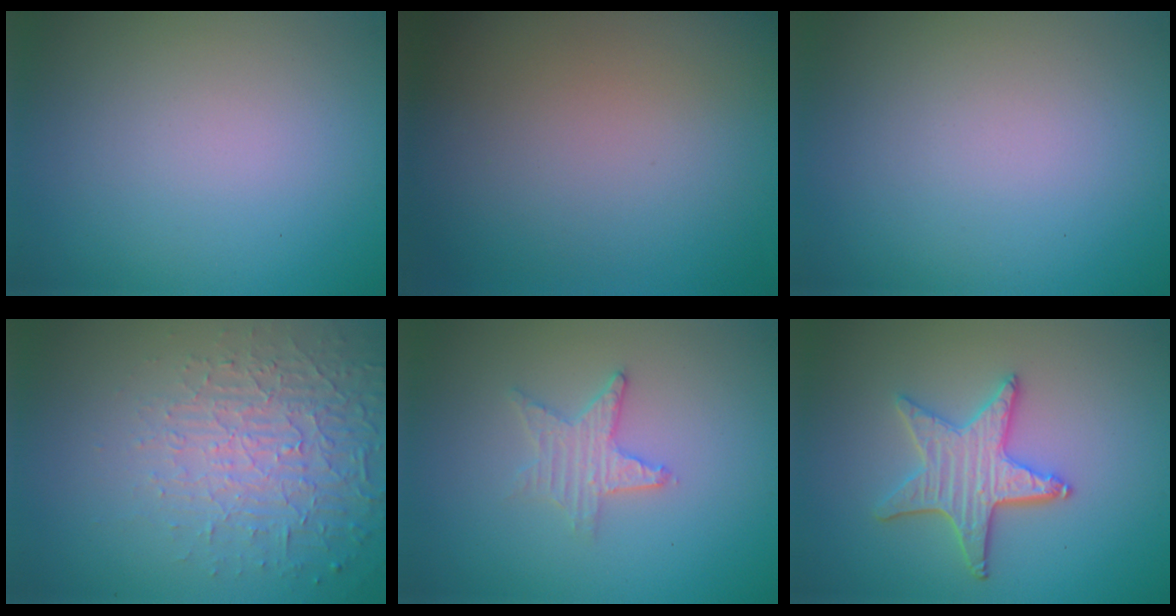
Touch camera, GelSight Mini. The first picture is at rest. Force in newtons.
{"total": 0.0}
{"total": 0.0}
{"total": 5.2, "press": 3.2, "slide": 4.1}
{"total": 2.3, "press": 2.2, "slide": 0.4}
{"total": 4.2, "press": 3.8, "slide": 1.7}